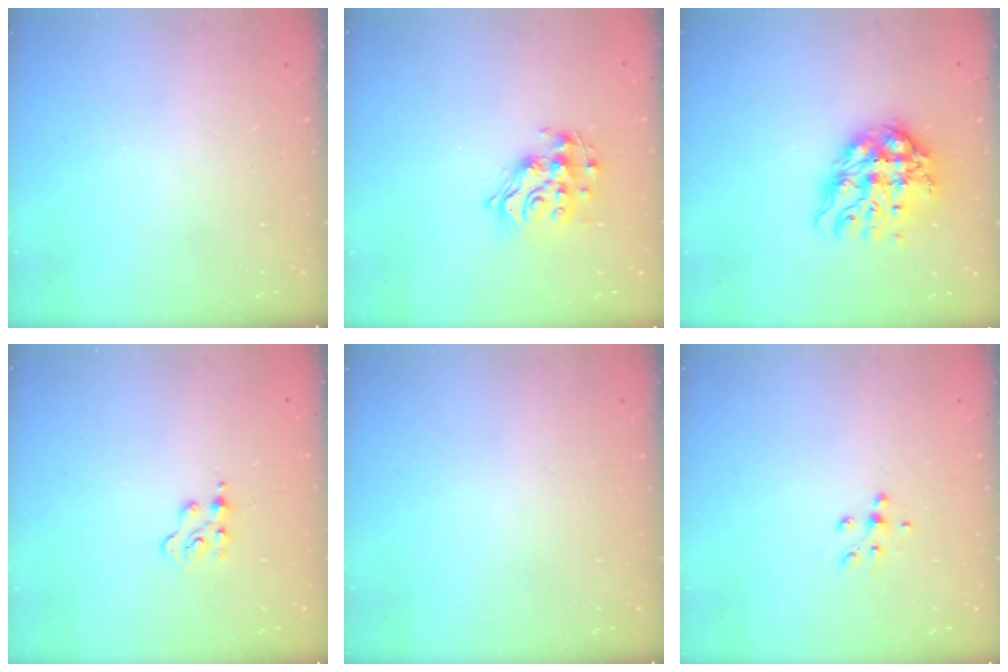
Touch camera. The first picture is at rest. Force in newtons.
{"total": 12.6, "press": 12.6, "slide": 0.8}
{"total": 13.0, "press": 13.0, "slide": 1.2}
{"total": 3.1, "press": 3.0, "slide": 0.4}
{"total": 0.0}
{"total": 5.4, "press": 5.4, "slide": 0.9}